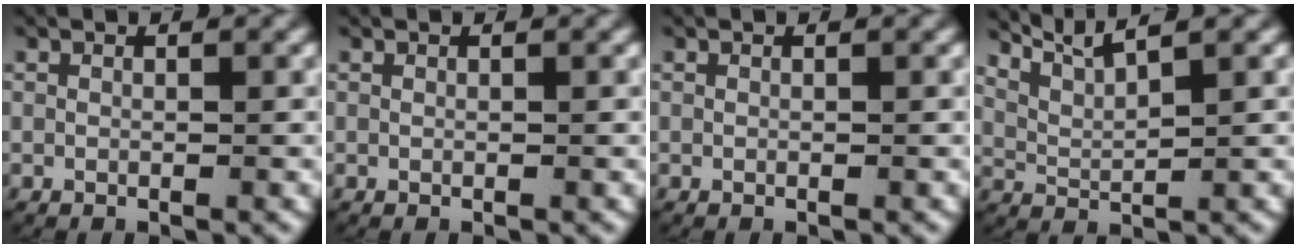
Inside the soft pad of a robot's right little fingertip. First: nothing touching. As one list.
[{"total": 0.0}, {"total": 0.0}, {"total": 4.5, "force": [3.8, 1.3, 1.9], "torque": [-0.045, 0.008, 0.065]}]